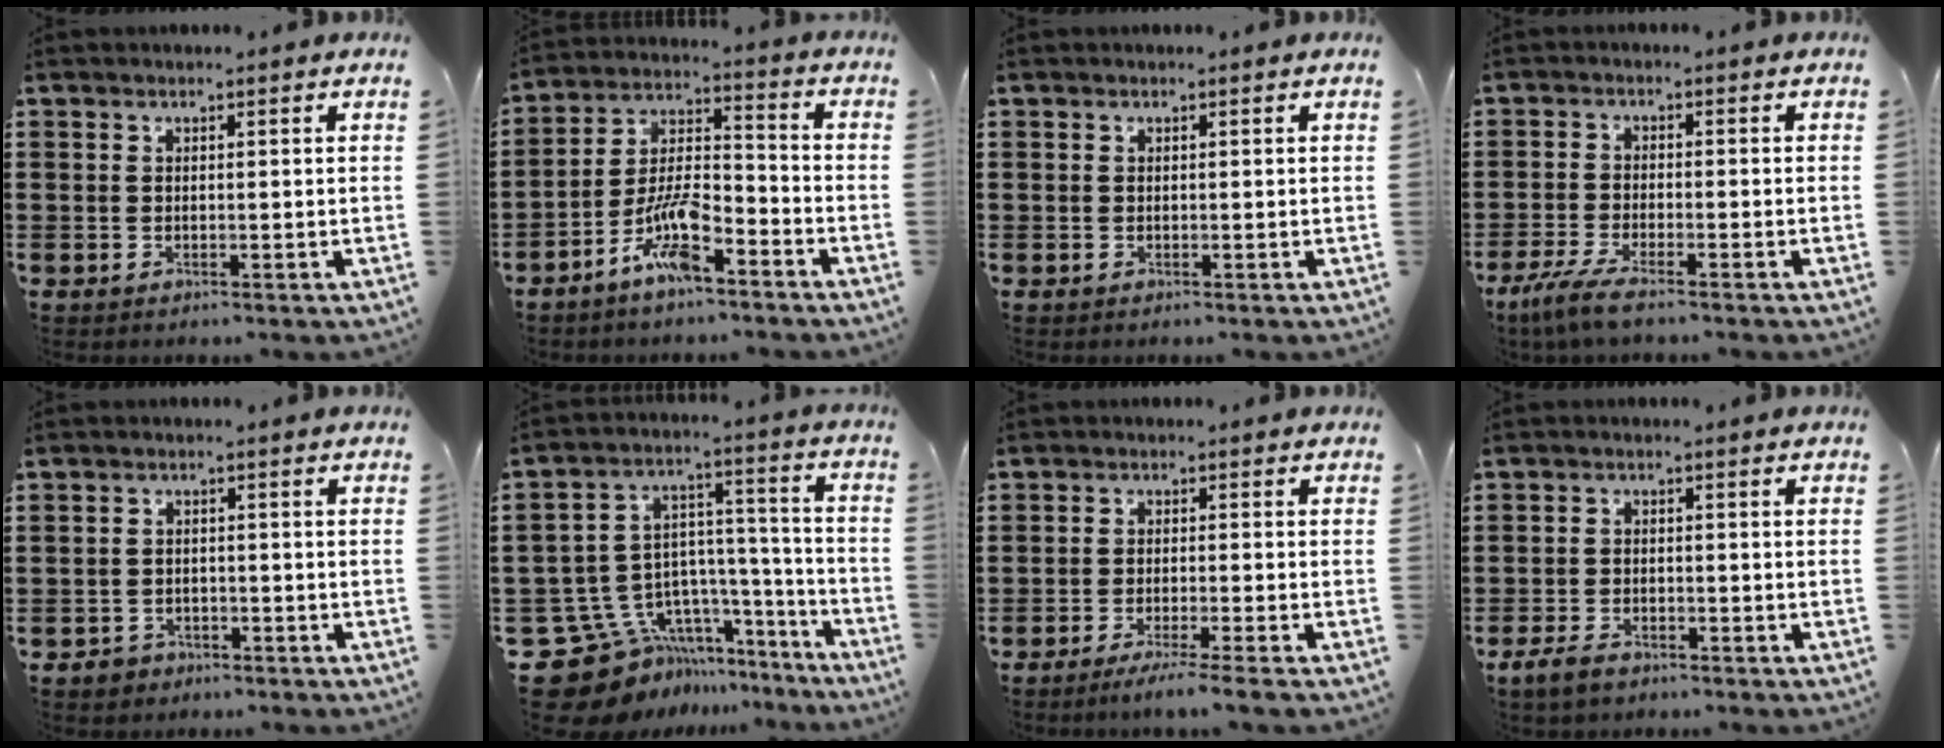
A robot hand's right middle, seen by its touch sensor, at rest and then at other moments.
{"total": 8.8, "force": [-5.8, 2.3, 6.2], "torque": [-0.140, 0.000, -0.113]}
{"total": 0.0}
{"total": 4.5, "force": [-3.7, 0.4, 2.6], "torque": [-0.072, -0.014, -0.077]}
{"total": 1.9, "force": [-1.6, 1.1, 0.0], "torque": [-0.005, 0.003, -0.036]}
{"total": 10.4, "force": [-6.7, 7.4, 3.1], "torque": [-0.101, -0.004, -0.117]}
{"total": 2.9, "force": [-2.5, -0.4, 1.4], "torque": [-0.021, -0.002, -0.048]}
{"total": 2.9, "force": [-2.2, 1.4, 1.2], "torque": [-0.030, 0.005, -0.047]}